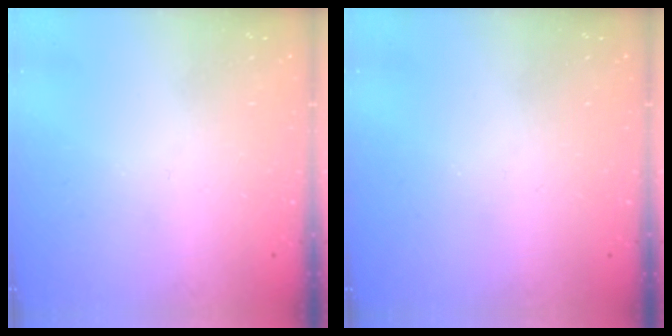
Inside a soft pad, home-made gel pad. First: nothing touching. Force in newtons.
{"total": 0.0}